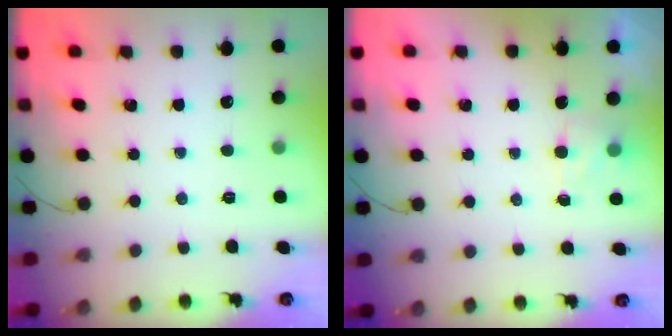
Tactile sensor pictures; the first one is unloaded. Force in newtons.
{"total": 4.1, "press": 4.0, "slide": 1.2}